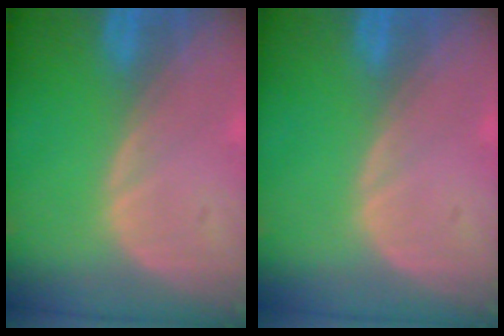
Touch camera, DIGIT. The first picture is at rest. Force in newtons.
{"total": 0.0}